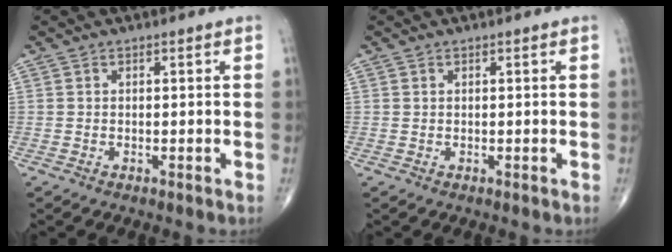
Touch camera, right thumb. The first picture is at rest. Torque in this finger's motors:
{"motor_torque": [-0.32, 0.15, -0.33, -0.24, 0.03]}